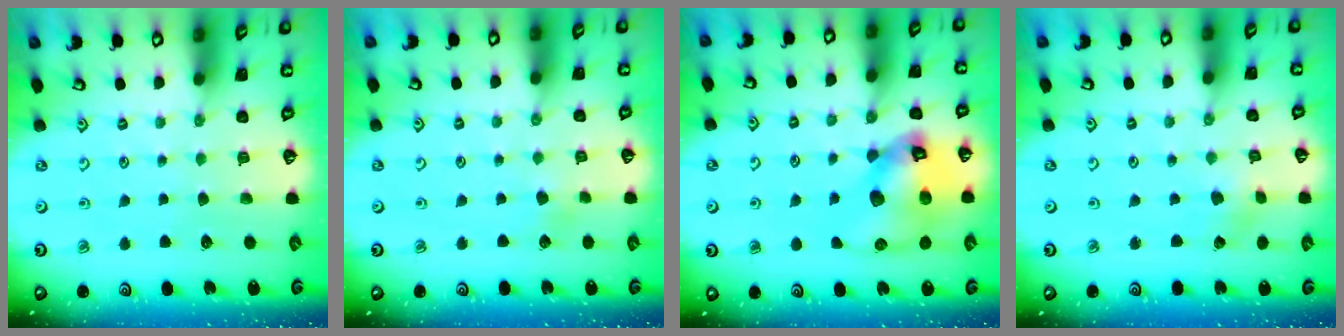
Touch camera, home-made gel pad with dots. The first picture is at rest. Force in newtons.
{"total": 2.5, "press": 2.5, "slide": 0.2}
{"total": 16.1, "press": 16.0, "slide": 2.2}
{"total": 1.3, "press": 1.3, "slide": 0.2}